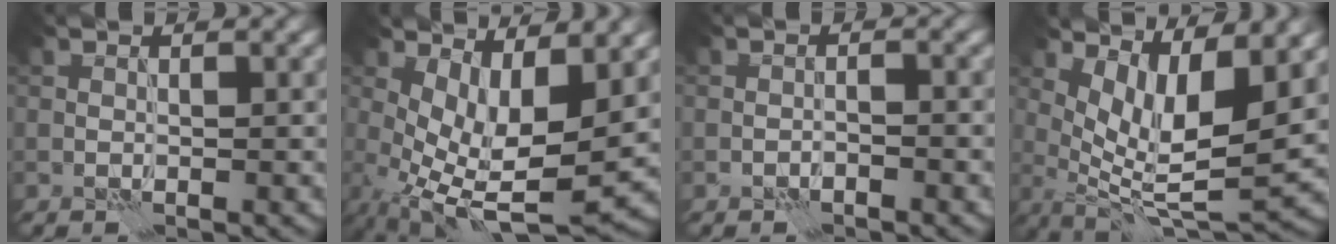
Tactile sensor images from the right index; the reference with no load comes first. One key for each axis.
{"total": 8.3, "fx": 0.2, "fy": 3.3, "fz": 7.6, "tx": -0.149, "ty": -0.018, "tz": 0.010}
{"total": 1.1, "fx": -0.9, "fy": 0.2, "fz": 0.4, "tx": -0.008, "ty": 0.003, "tz": -0.018}
{"total": 7.5, "fx": 2.8, "fy": 2.2, "fz": 6.6, "tx": -0.121, "ty": -0.012, "tz": 0.060}